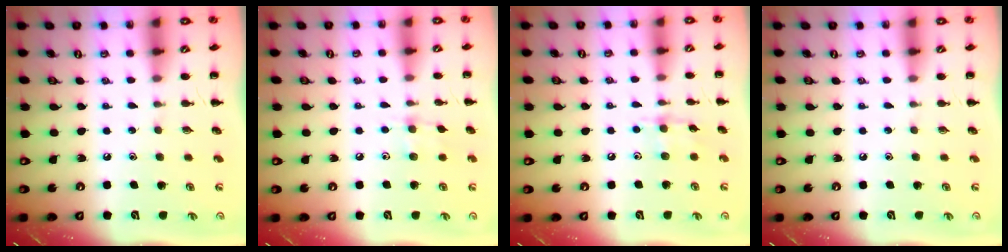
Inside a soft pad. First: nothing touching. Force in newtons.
{"total": 5.8, "press": 5.6, "slide": 1.6}
{"total": 5.5, "press": 5.5, "slide": 0.7}
{"total": 0.0}